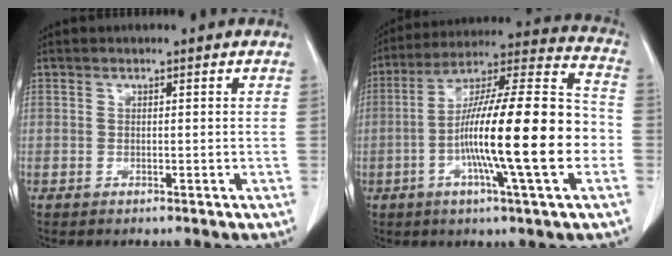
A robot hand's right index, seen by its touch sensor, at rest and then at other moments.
{"total": 21.9, "force": [-4.6, 1.4, 21.3], "torque": [-0.336, 0.005, -0.081]}